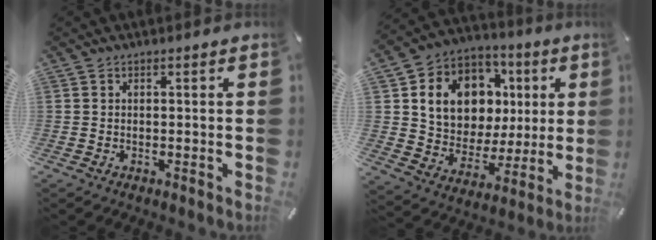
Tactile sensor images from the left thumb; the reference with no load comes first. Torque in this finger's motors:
{"motor_torque": [2.46, 2.55, 1.09, 0.39, 0.23]}